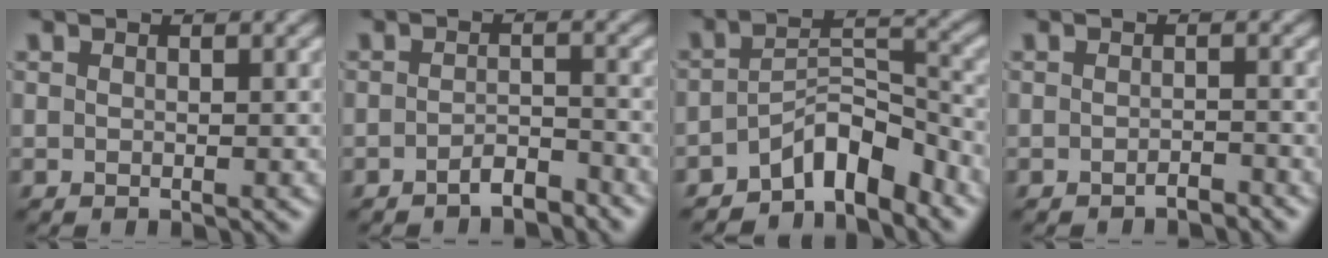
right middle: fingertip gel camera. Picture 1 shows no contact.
{"total": 2.1, "force": [-1.7, 0.6, 1.1], "torque": [-0.019, 0.008, -0.032]}
{"total": 5.8, "force": [-4.2, 2.2, 3.3], "torque": [-0.040, 0.009, -0.079]}
{"total": 1.1, "force": [-1.0, 0.2, 0.4], "torque": [-0.007, 0.005, -0.018]}